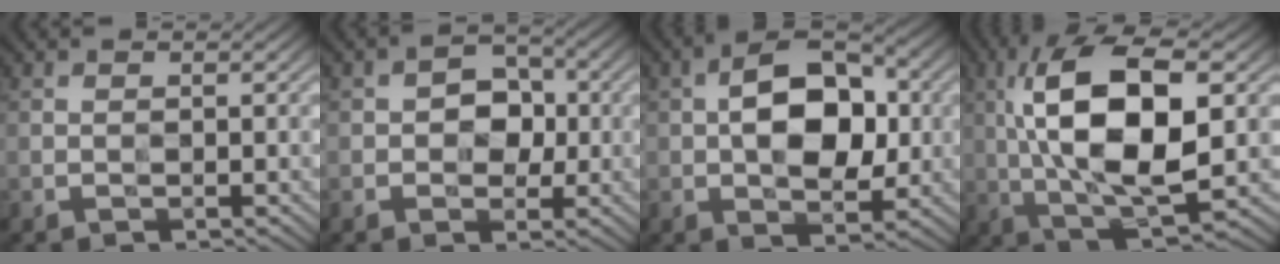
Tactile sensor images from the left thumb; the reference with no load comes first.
{"total": 4.6, "force": [-0.1, 3.4, 3.1], "torque": [-0.042, 0.003, -0.014]}
{"total": 10.4, "force": [0.6, 6.1, 8.4], "torque": [-0.135, 0.008, 0.002]}
{"total": 15.3, "force": [1.6, 6.2, 13.8], "torque": [-0.256, 0.011, 0.023]}